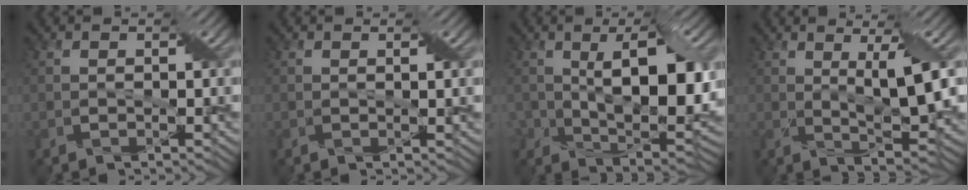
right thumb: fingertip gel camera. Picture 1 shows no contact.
{"total": 0.8, "force": [0.4, 0.0, 0.7], "torque": [-0.012, 0.002, 0.006]}
{"total": 12.1, "force": [1.4, 5.9, 10.5], "torque": [-0.173, -0.011, 0.031]}
{"total": 7.8, "force": [1.6, 1.6, 7.4], "torque": [-0.128, 0.004, 0.031]}